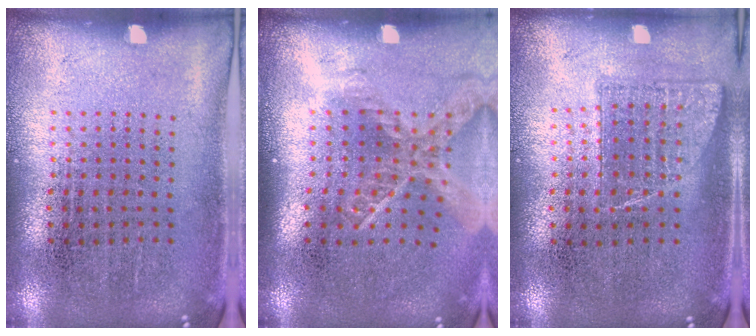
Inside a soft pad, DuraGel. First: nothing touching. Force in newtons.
{"total": 1.8, "press": 1.3, "slide": 1.3}
{"total": 0.8, "press": 0.8, "slide": 0.1}